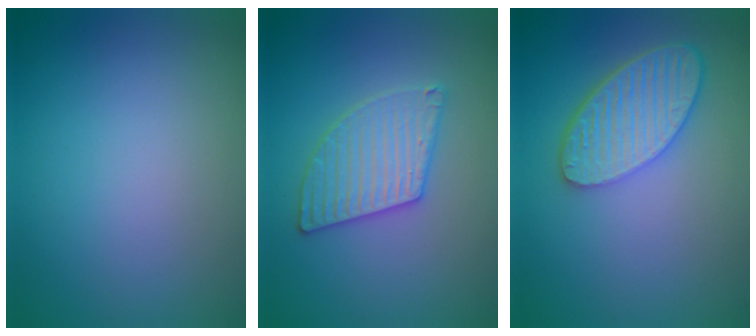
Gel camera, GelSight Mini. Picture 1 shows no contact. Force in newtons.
{"total": 3.6, "press": 3.6, "slide": 0.3}
{"total": 5.6, "press": 4.5, "slide": 3.3}